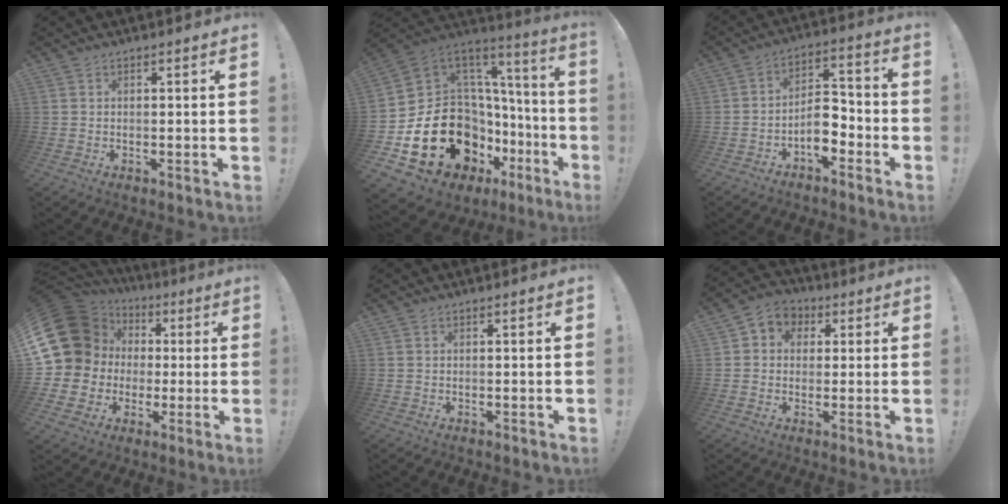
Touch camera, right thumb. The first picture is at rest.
{"total": 22.7, "force": [-9.6, 13.5, 15.6], "torque": [-0.283, 0.019, -0.110]}
{"total": 8.9, "force": [-4.7, 4.8, 5.8], "torque": [-0.096, 0.024, -0.083]}
{"total": 19.4, "force": [4.2, 16.5, 9.3], "torque": [-0.181, -0.016, 0.117]}
{"total": 0.0}
{"total": 5.7, "force": [0.1, 5.4, 1.8], "torque": [-0.017, 0.004, 0.005]}